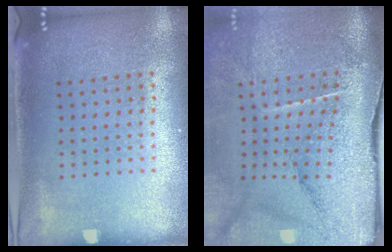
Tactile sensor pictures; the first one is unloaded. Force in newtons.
{"total": 4.9, "press": 3.9, "slide": 3.0}